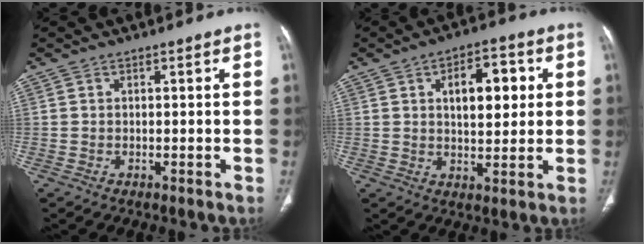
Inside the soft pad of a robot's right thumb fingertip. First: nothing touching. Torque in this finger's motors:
{"motor_torque": [-0.84, 0.62, 0.11, -0.02, 0.10]}